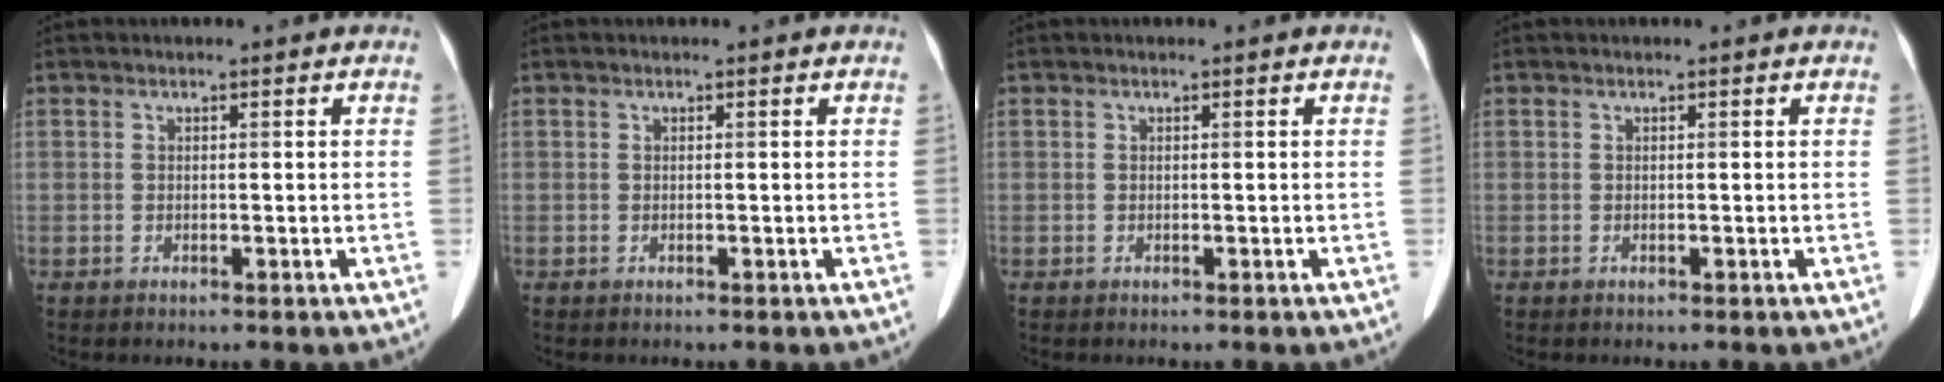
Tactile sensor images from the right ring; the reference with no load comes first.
{"total": 0.0}
{"total": 0.0}
{"total": 0.0}